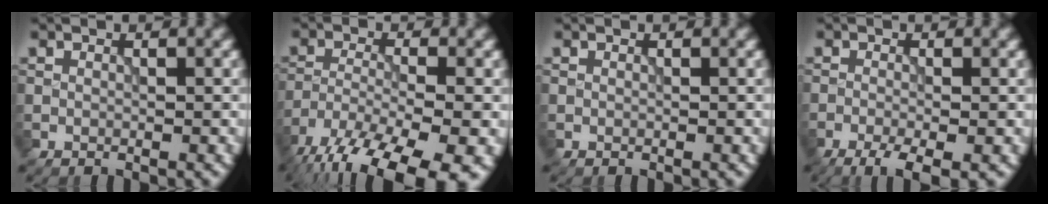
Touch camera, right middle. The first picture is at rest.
{"total": 14.1, "force": [-10.6, 4.2, 8.3], "torque": [-0.166, -0.051, -0.153]}
{"total": 0.0}
{"total": 3.5, "force": [-2.1, 0.8, 2.7], "torque": [-0.048, -0.006, -0.041]}